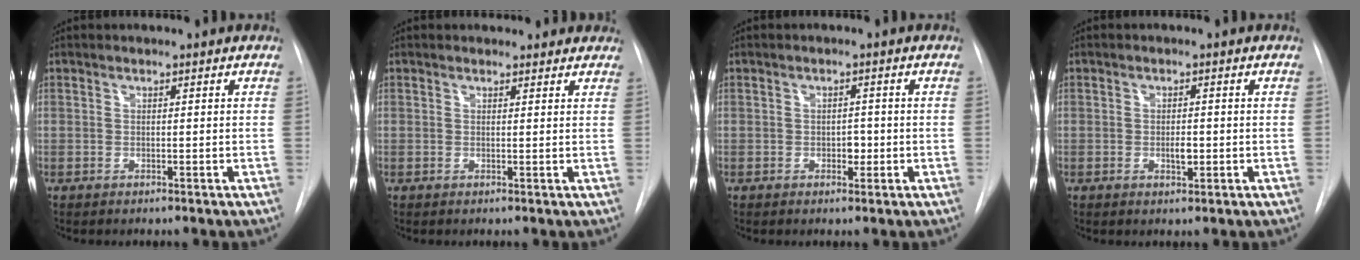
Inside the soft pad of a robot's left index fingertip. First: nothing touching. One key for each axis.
{"total": 3.9, "fx": 3.5, "fy": 1.7, "fz": 0.4, "tx": 0.008, "ty": -0.001, "tz": 0.024}
{"total": 1.9, "fx": -1.2, "fy": 1.0, "fz": 1.0, "tx": -0.012, "ty": -0.003, "tz": -0.015}
{"total": 2.0, "fx": -1.1, "fy": 0.7, "fz": 1.6, "tx": -0.027, "ty": -0.007, "tz": -0.014}